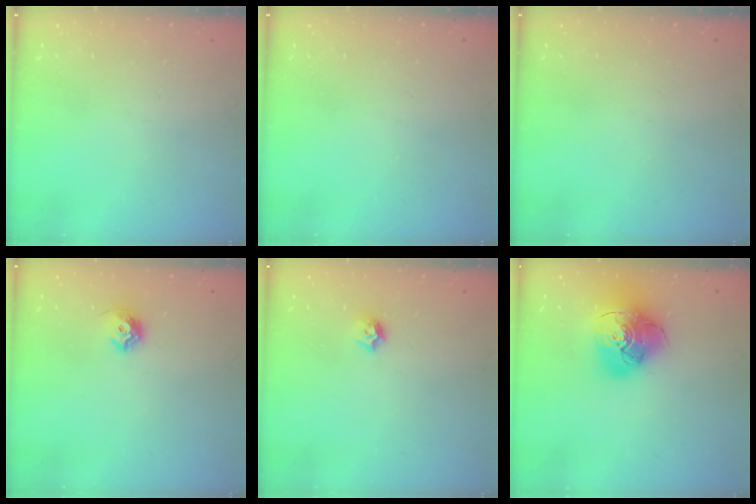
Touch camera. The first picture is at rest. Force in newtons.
{"total": 0.0}
{"total": 0.0}
{"total": 7.4, "press": 7.3, "slide": 1.1}
{"total": 6.0, "press": 6.0, "slide": 0.8}
{"total": 18.8, "press": 18.6, "slide": 2.5}